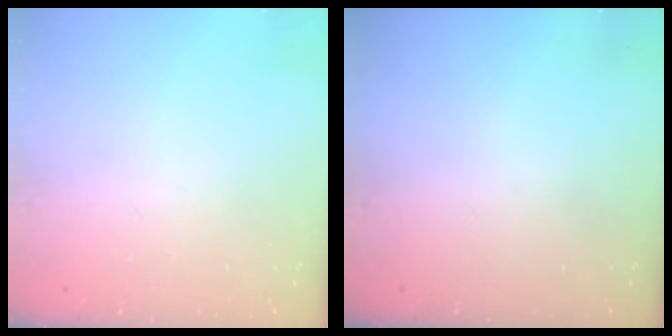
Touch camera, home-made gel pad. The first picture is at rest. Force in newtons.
{"total": 0.0}